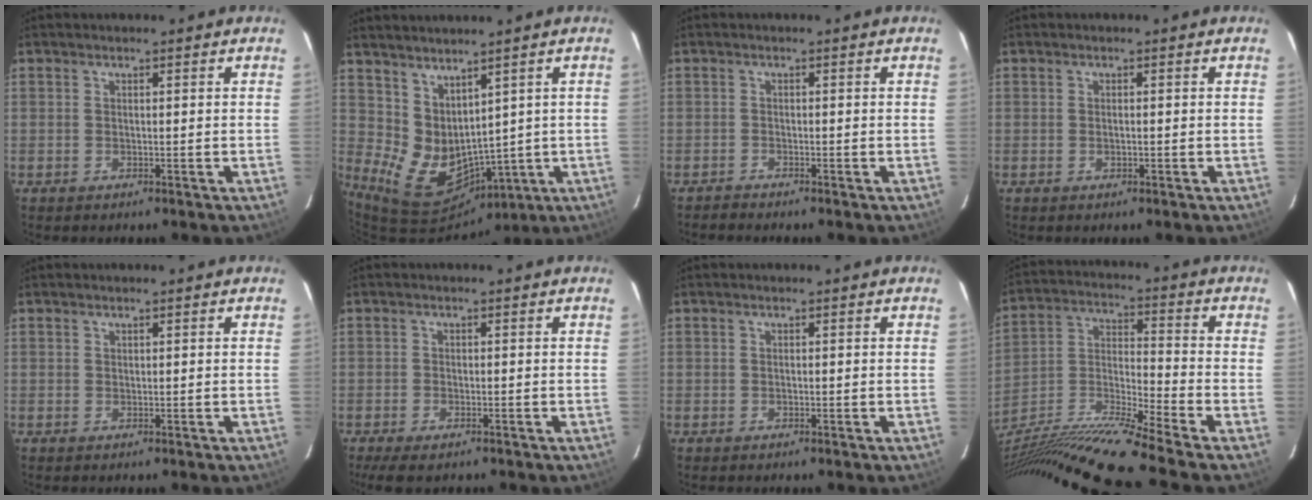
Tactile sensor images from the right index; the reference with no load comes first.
{"total": 10.0, "force": [3.3, 7.0, 6.4], "torque": [-0.123, -0.014, 0.091]}
{"total": 1.1, "force": [-1.1, -0.1, -0.2], "torque": [-0.001, -0.001, -0.022]}
{"total": 0.6, "force": [-0.1, 0.4, 0.4], "torque": [-0.008, 0.000, -0.001]}
{"total": 0.0}
{"total": 4.6, "force": [-3.3, 1.7, 2.7], "torque": [-0.063, -0.017, -0.058]}
{"total": 0.0}
{"total": 19.0, "force": [-15.5, -1.9, 10.9], "torque": [-0.202, -0.029, -0.288]}